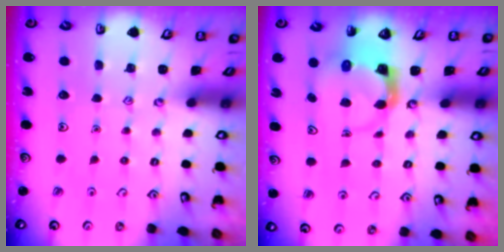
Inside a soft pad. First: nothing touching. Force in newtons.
{"total": 4.0, "press": 4.0, "slide": 0.5}